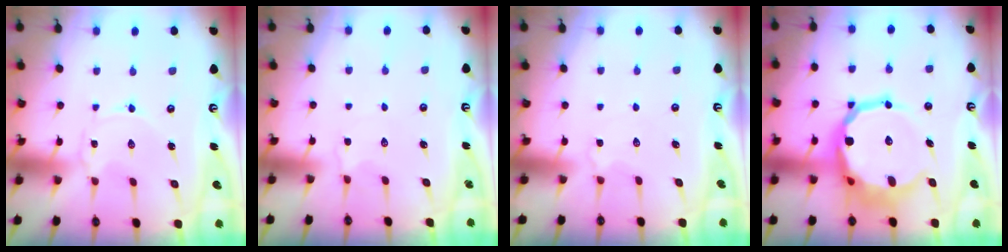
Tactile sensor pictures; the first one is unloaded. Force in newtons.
{"total": 2.3, "press": 2.0, "slide": 1.2}
{"total": 2.9, "press": 2.9, "slide": 0.6}
{"total": 17.0, "press": 16.5, "slide": 4.3}